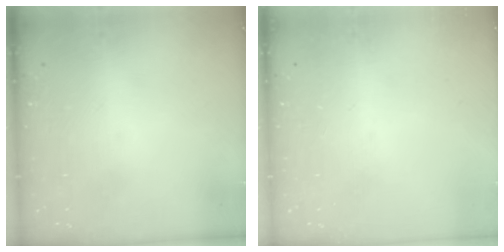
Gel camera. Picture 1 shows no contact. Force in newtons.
{"total": 0.0}